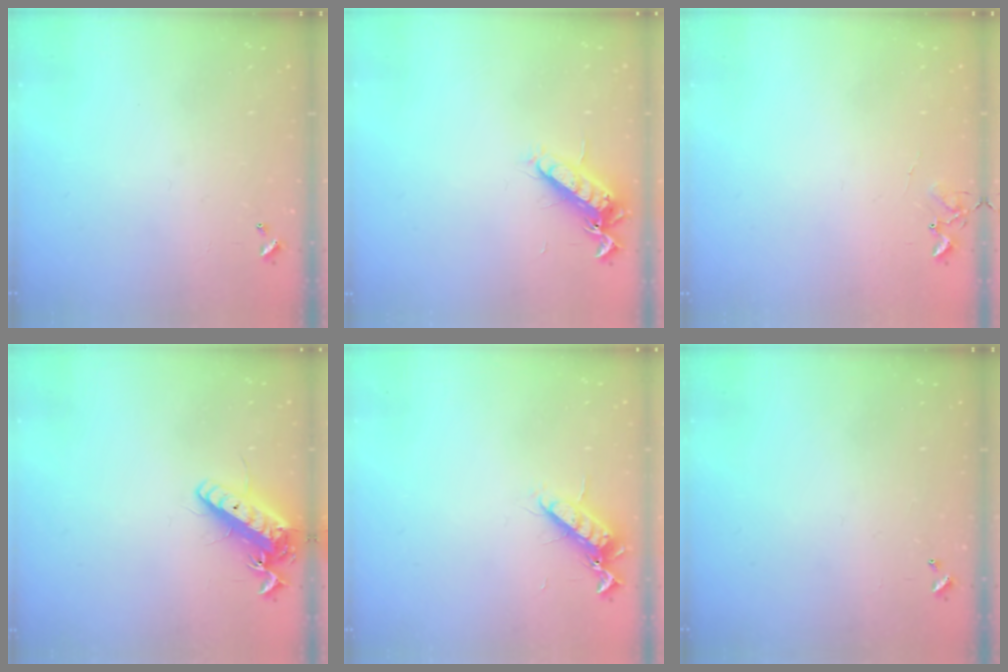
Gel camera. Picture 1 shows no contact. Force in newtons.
{"total": 13.0, "press": 12.9, "slide": 1.2}
{"total": 6.1, "press": 6.0, "slide": 0.6}
{"total": 14.1, "press": 13.9, "slide": 2.4}
{"total": 11.1, "press": 11.1, "slide": 1.3}
{"total": 0.0}